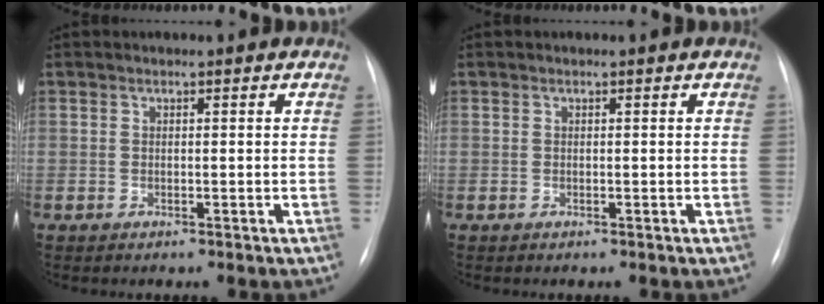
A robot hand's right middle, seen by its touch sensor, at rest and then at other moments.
{"total": 0.0}